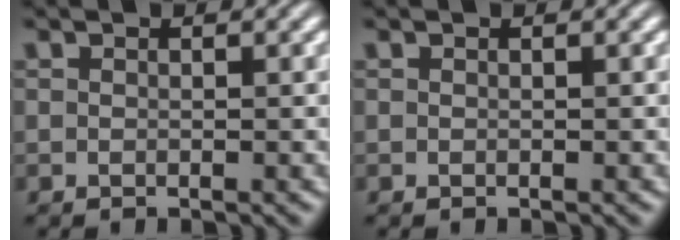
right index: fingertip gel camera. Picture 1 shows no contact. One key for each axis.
{"total": 0.0}